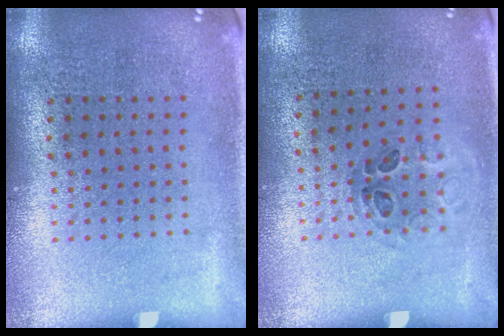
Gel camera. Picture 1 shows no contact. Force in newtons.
{"total": 1.1, "press": 0.7, "slide": 0.8}